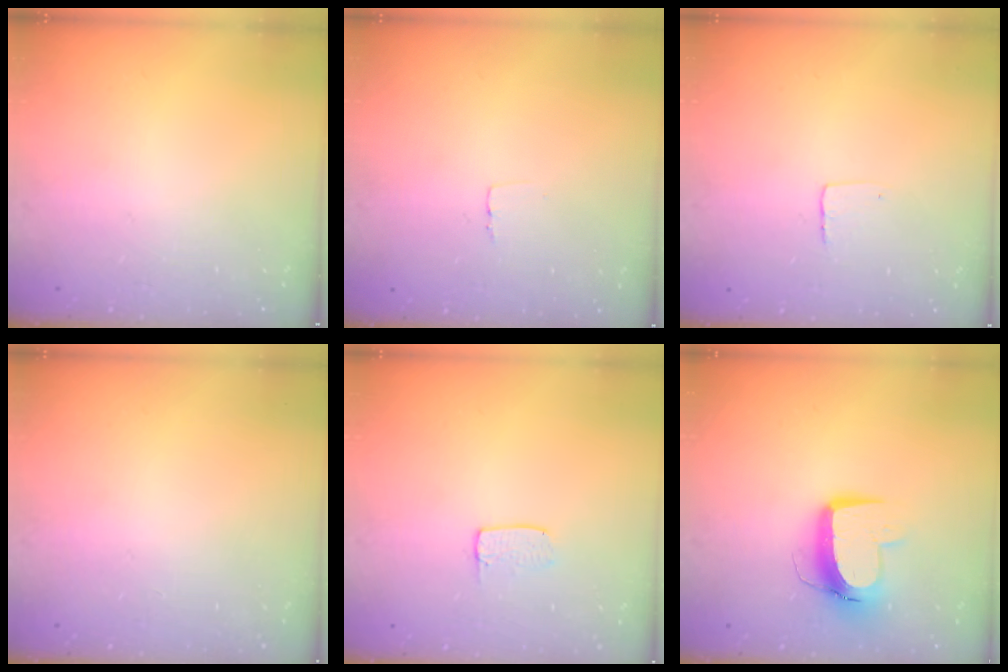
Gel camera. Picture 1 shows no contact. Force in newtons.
{"total": 2.6, "press": 2.6, "slide": 0.1}
{"total": 4.3, "press": 4.3, "slide": 0.3}
{"total": 0.6, "press": 0.6, "slide": 0.1}
{"total": 4.2, "press": 4.2, "slide": 0.3}
{"total": 11.7, "press": 11.6, "slide": 1.2}